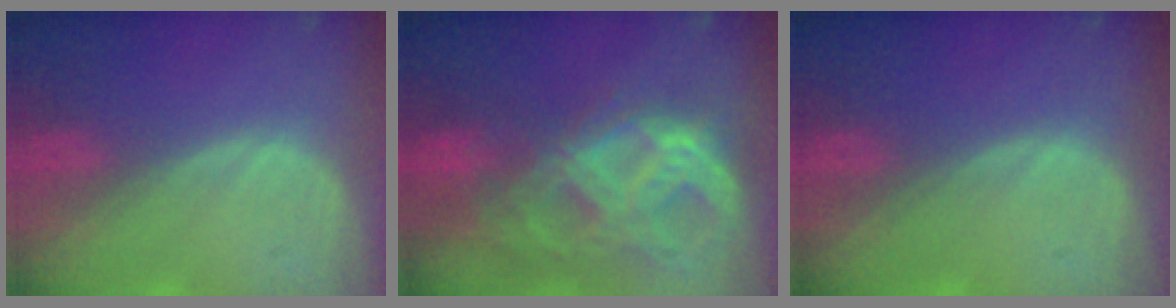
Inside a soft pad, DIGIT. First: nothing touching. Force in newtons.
{"total": 11.3, "press": 9.6, "slide": 6.0}
{"total": 0.0}